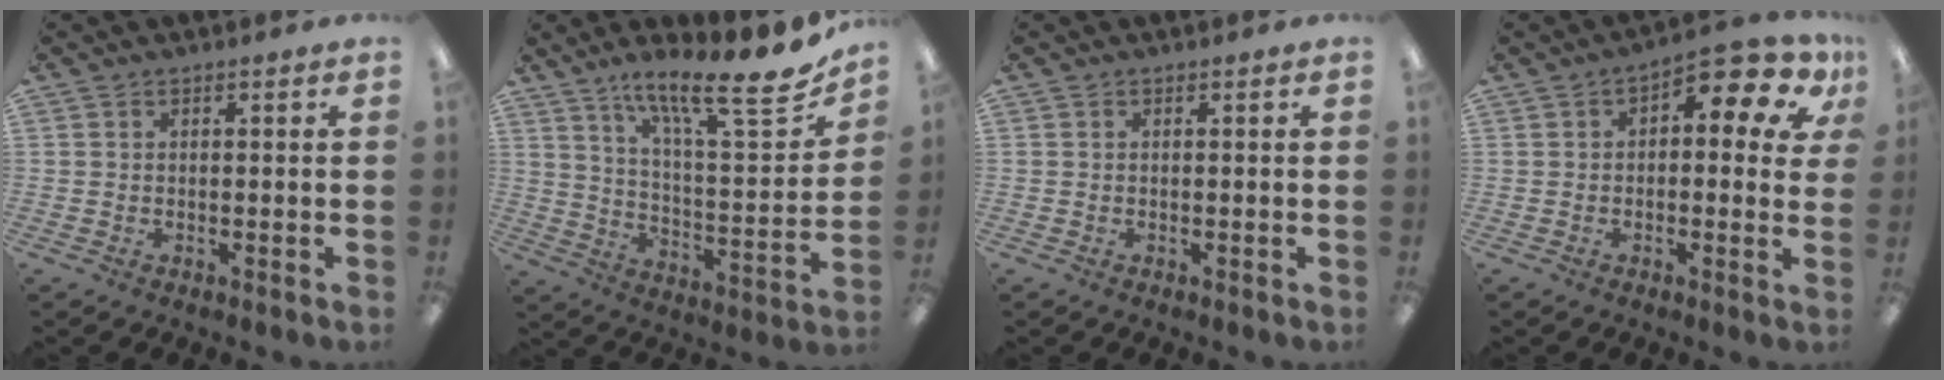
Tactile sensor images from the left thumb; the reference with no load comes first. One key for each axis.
{"total": 19.3, "fx": 14.4, "fy": 4.3, "fz": 12.1, "tx": -0.185, "ty": -0.103, "tz": 0.232}
{"total": 0.0}
{"total": 10.1, "fx": 4.2, "fy": 4.2, "fz": 8.2, "tx": -0.109, "ty": -0.022, "tz": 0.067}